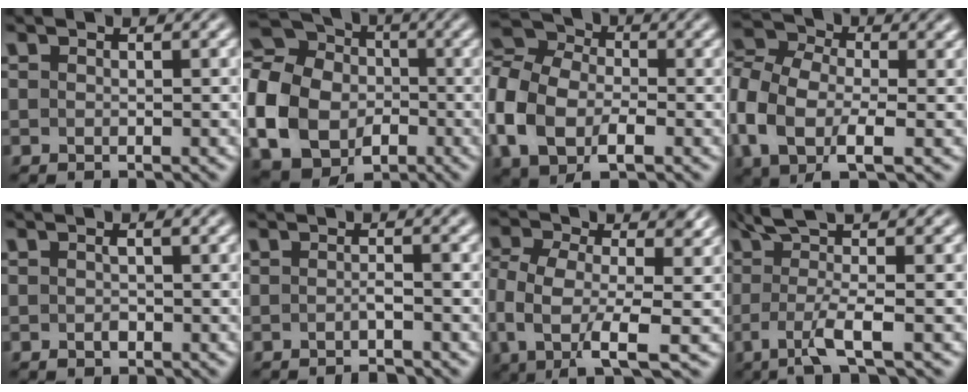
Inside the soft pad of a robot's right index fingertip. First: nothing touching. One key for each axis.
{"total": 14.9, "fx": 0.2, "fy": 12.6, "fz": 7.9, "tx": -0.173, "ty": -0.029, "tz": -0.002}
{"total": 10.4, "fx": 0.9, "fy": 8.1, "fz": 6.6, "tx": -0.147, "ty": -0.009, "tz": 0.009}
{"total": 9.3, "fx": 0.2, "fy": 6.9, "fz": 6.3, "tx": -0.155, "ty": -0.025, "tz": 0.003}
{"total": 0.7, "fx": -0.3, "fy": 0.1, "fz": 0.6, "tx": -0.011, "ty": -0.005, "tz": 0.002}
{"total": 1.5, "fx": -1.1, "fy": -0.4, "fz": 1.0, "tx": -0.012, "ty": 0.002, "tz": -0.020}
{"total": 7.2, "fx": -0.9, "fy": 4.0, "fz": 5.9, "tx": -0.139, "ty": -0.036, "tz": -0.002}
{"total": 5.1, "fx": 0.8, "fy": 0.5, "fz": 5.0, "tx": -0.099, "ty": -0.008, "tz": 0.014}